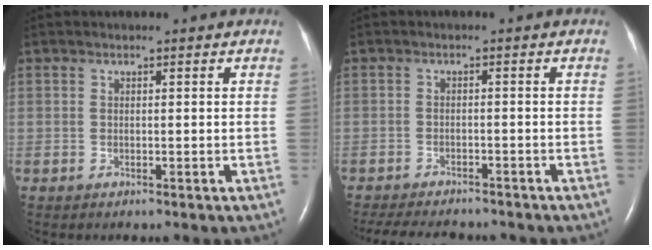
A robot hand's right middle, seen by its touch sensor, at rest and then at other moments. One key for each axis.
{"total": 10.2, "fx": -9.1, "fy": 2.8, "fz": 3.7, "tx": -0.069, "ty": -0.009, "tz": -0.124}